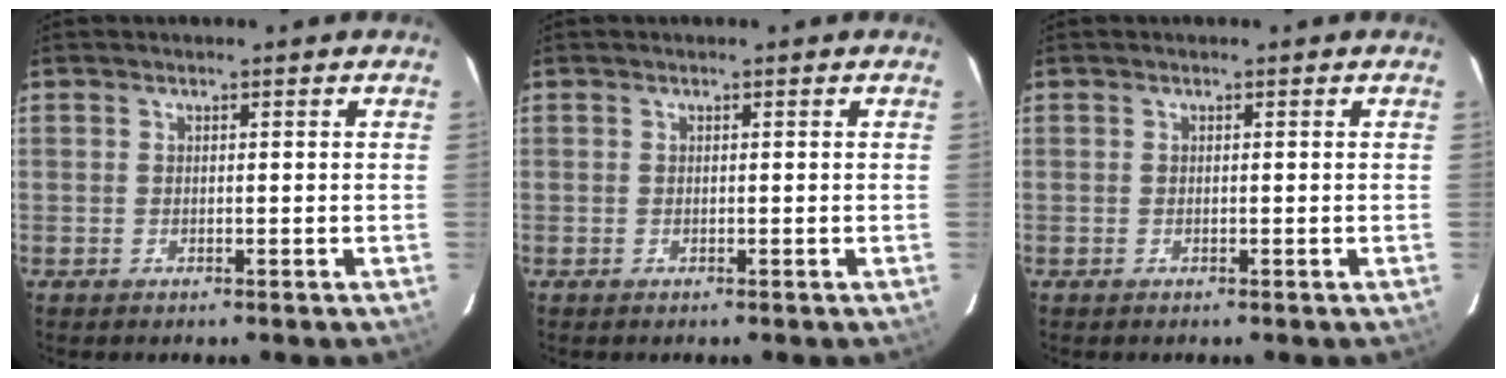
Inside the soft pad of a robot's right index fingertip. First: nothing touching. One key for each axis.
{"total": 0.0}
{"total": 0.0}